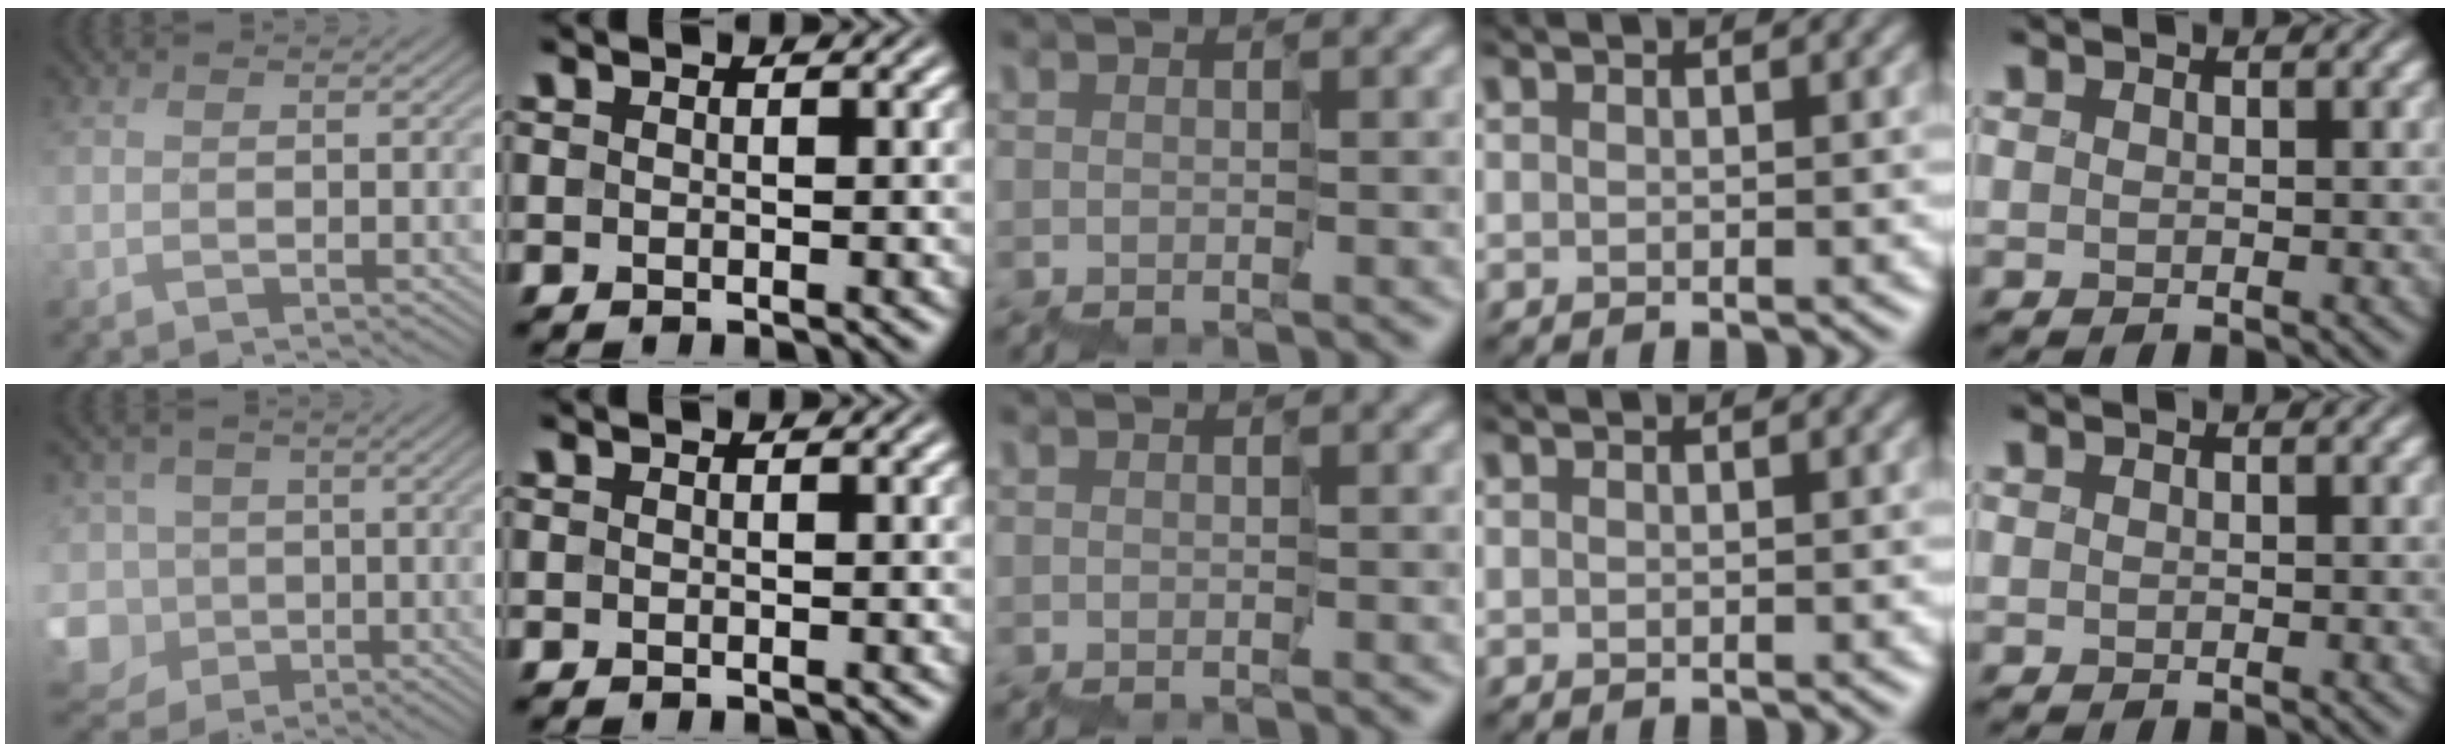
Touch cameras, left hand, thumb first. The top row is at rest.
{"thumb": {"total": 12.9, "force": [-4.0, 11.1, 5.3], "torque": [-0.174, -0.007, -0.097]}}